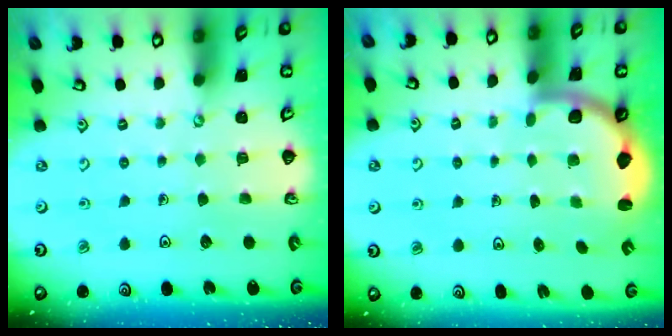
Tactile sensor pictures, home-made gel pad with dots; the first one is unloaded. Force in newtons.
{"total": 2.6, "press": 2.5, "slide": 0.6}